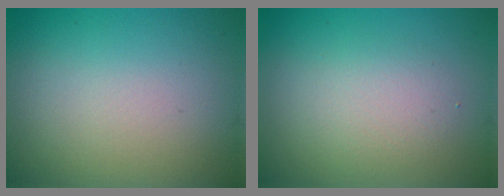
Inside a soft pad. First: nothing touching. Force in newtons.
{"total": 2.4, "press": 2.4, "slide": 0.2}